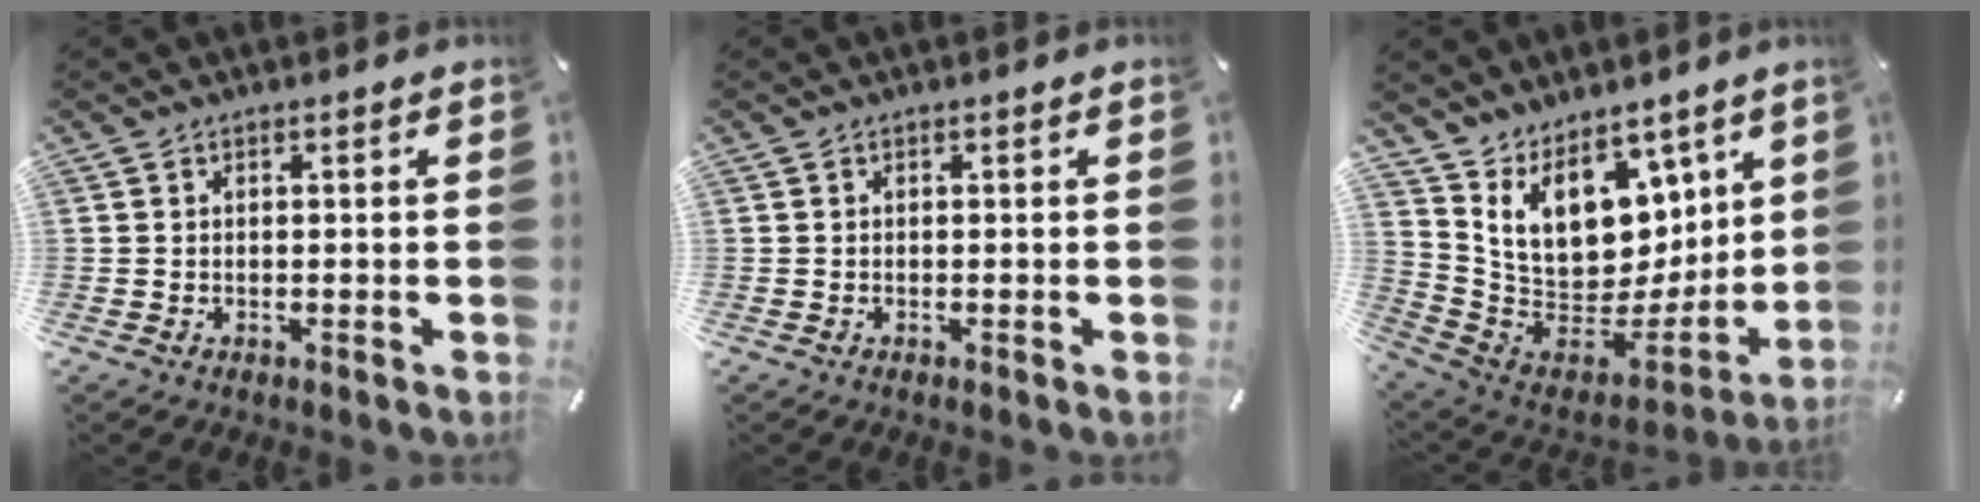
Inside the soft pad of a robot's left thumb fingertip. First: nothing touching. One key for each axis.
{"total": 0.0}
{"total": 14.4, "fx": 6.9, "fy": 10.8, "fz": 6.4, "tx": -0.126, "ty": -0.083, "tz": 0.140}